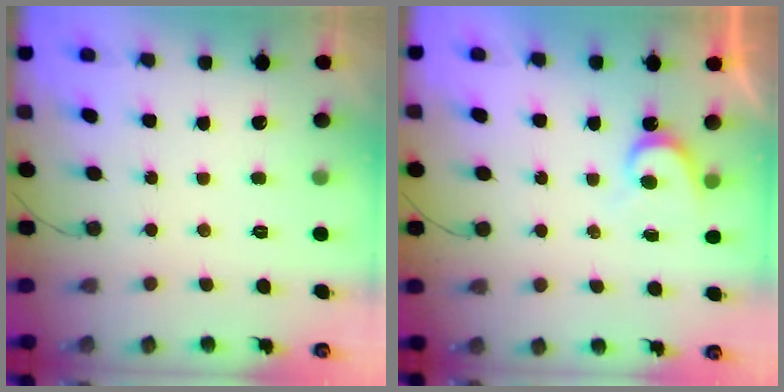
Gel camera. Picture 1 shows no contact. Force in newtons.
{"total": 4.8, "press": 4.8, "slide": 0.7}